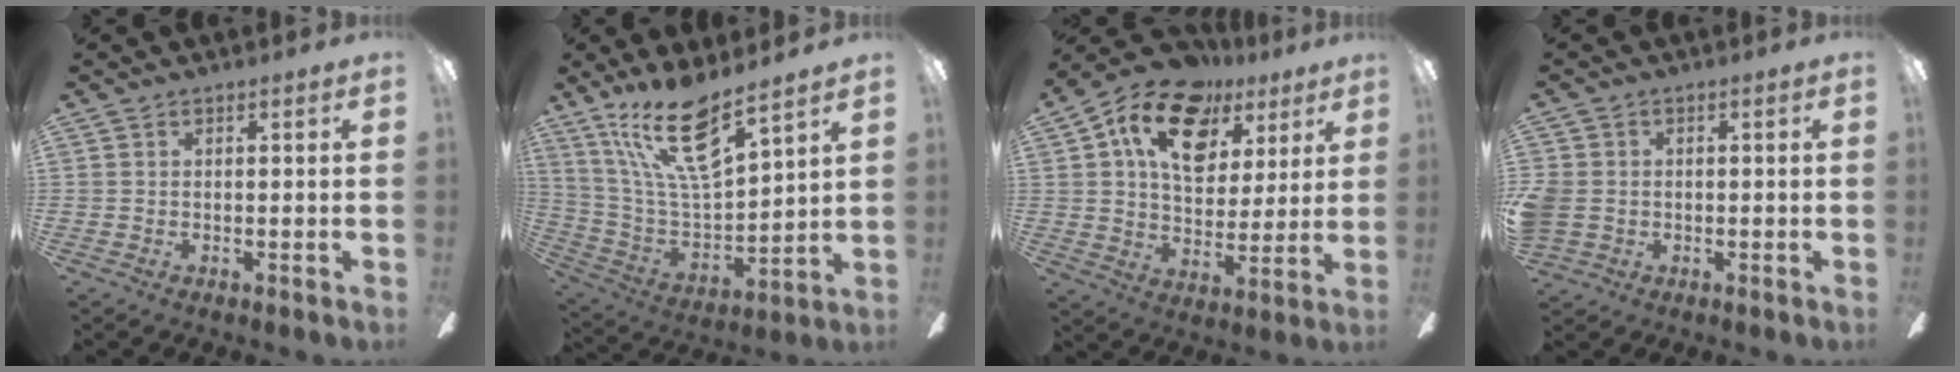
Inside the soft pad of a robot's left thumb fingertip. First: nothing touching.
{"total": 18.5, "force": [12.3, 5.9, 12.4], "torque": [-0.256, -0.072, 0.214]}
{"total": 17.2, "force": [9.3, 11.0, 9.4], "torque": [-0.167, -0.031, 0.172]}
{"total": 4.8, "force": [-0.2, 4.4, 2.0], "torque": [-0.059, 0.008, -0.003]}